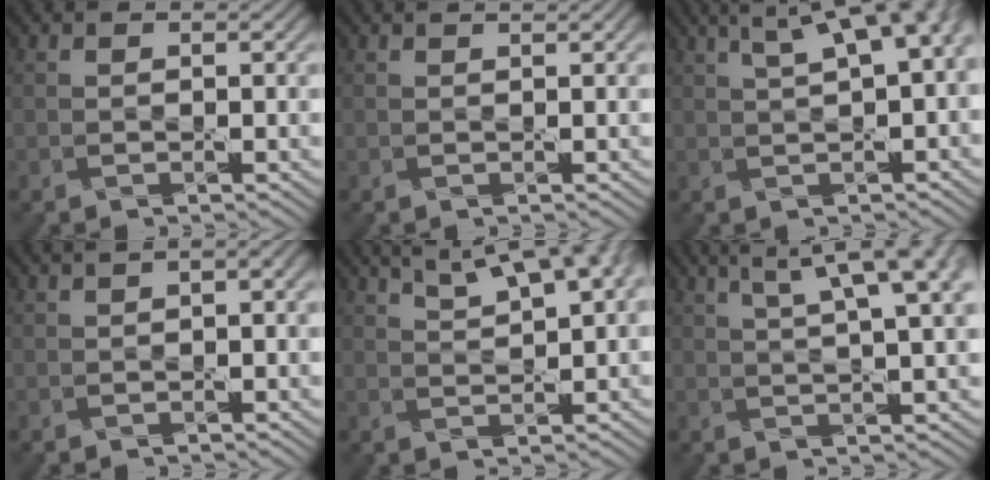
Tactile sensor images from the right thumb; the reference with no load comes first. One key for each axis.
{"total": 0.7, "fx": 0.6, "fy": 0.2, "fz": 0.4, "tx": -0.006, "ty": 0.001, "tz": -0.002}
{"total": 9.4, "fx": 3.7, "fy": 3.4, "fz": 7.9, "tx": -0.104, "ty": 0.031, "tz": 0.046}
{"total": 4.4, "fx": 1.2, "fy": 1.8, "fz": 3.8, "tx": -0.047, "ty": 0.014, "tz": 0.007}
{"total": 9.5, "fx": 5.7, "fy": 2.9, "fz": 7.0, "tx": -0.108, "ty": 0.023, "tz": 0.077}
{"total": 9.9, "fx": 4.9, "fy": 2.4, "fz": 8.2, "tx": -0.102, "ty": 0.030, "tz": 0.064}